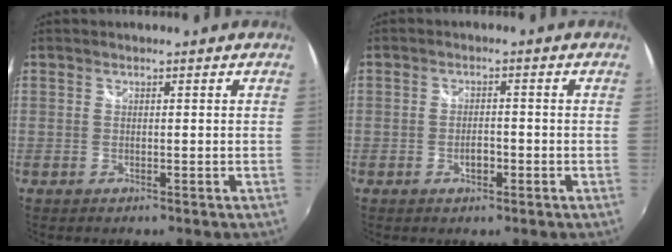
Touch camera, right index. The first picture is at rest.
{"total": 2.6, "force": [-1.2, 1.3, 1.9], "torque": [-0.036, 0.001, -0.022]}